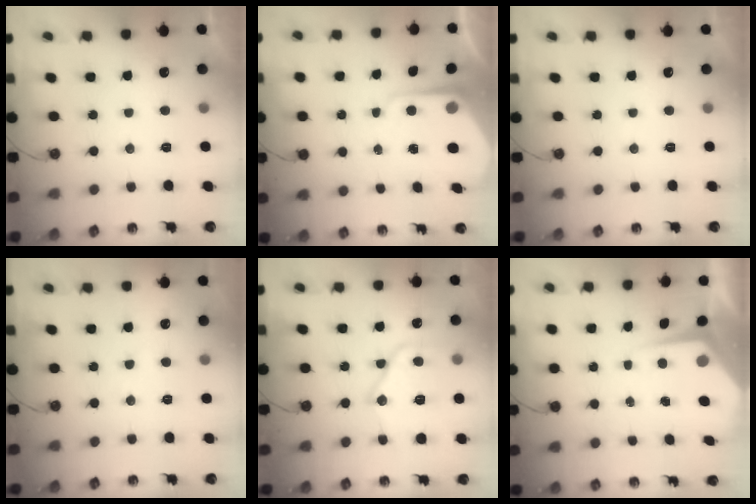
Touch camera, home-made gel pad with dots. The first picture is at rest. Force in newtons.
{"total": 6.8, "press": 6.8, "slide": 0.5}
{"total": 0.0}
{"total": 3.5, "press": 3.4, "slide": 0.6}
{"total": 15.9, "press": 15.9, "slide": 1.5}
{"total": 5.3, "press": 5.3, "slide": 0.1}